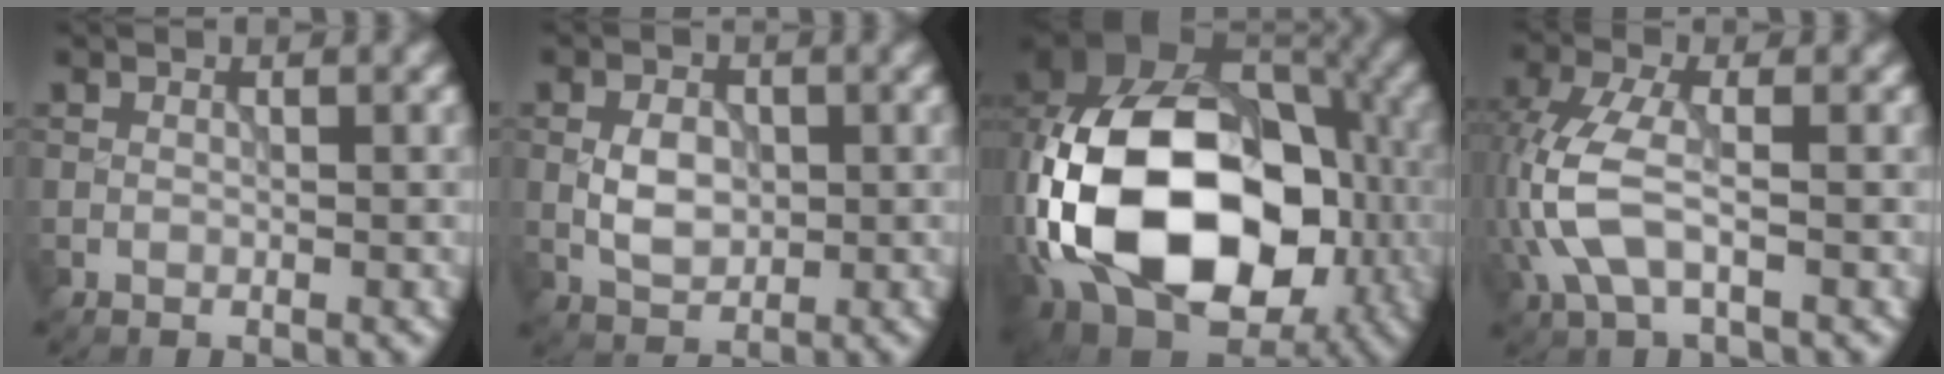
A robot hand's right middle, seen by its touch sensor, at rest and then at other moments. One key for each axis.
{"total": 3.1, "fx": -0.1, "fy": 2.1, "fz": 2.3, "tx": -0.044, "ty": 0.001, "tz": -0.002}
{"total": 19.6, "fx": -3.2, "fy": 13.5, "fz": 13.8, "tx": -0.278, "ty": -0.003, "tz": -0.051}
{"total": 5.5, "fx": -1.2, "fy": 2.4, "fz": 4.7, "tx": -0.124, "ty": 0.006, "tz": -0.029}